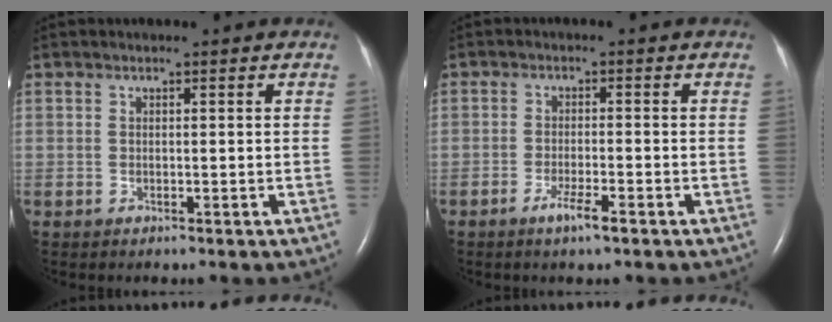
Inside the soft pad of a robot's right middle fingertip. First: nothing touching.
{"total": 3.2, "force": [-2.0, 0.1, 2.4], "torque": [-0.050, -0.005, -0.037]}